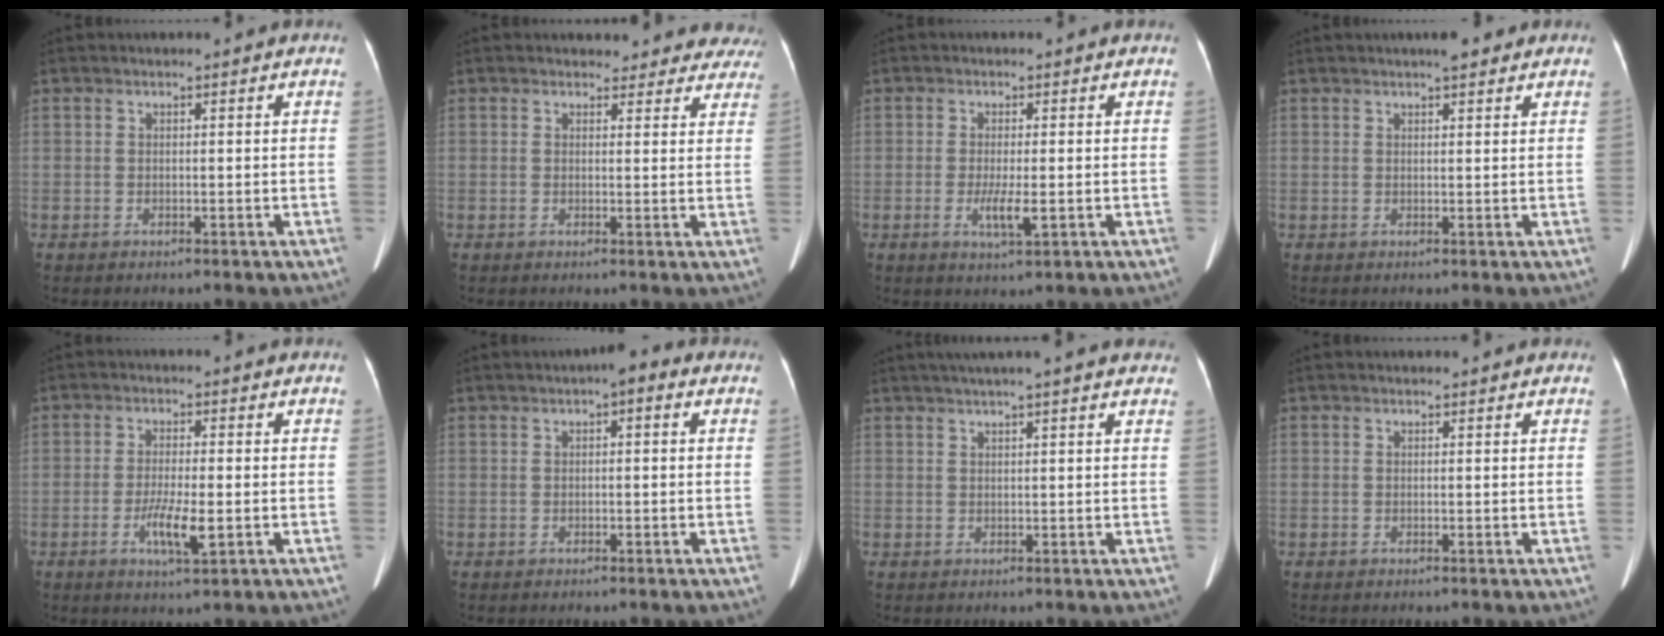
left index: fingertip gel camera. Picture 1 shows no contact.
{"total": 9.6, "force": [8.8, 3.9, 0.0], "torque": [0.053, -0.012, 0.060]}
{"total": 3.5, "force": [-0.8, 0.5, 3.4], "torque": [-0.066, -0.007, -0.012]}
{"total": 2.8, "force": [2.1, 0.6, 1.8], "torque": [-0.023, 0.006, 0.029]}
{"total": 5.1, "force": [-1.5, 0.6, 4.8], "torque": [-0.094, -0.009, -0.025]}
{"total": 2.5, "force": [0.8, 0.9, 2.2], "torque": [-0.023, 0.012, 0.005]}
{"total": 13.8, "force": [11.7, 1.2, 7.1], "torque": [-0.107, 0.042, 0.145]}
{"total": 1.3, "force": [1.2, 0.4, 0.4], "torque": [-0.013, 0.008, 0.011]}